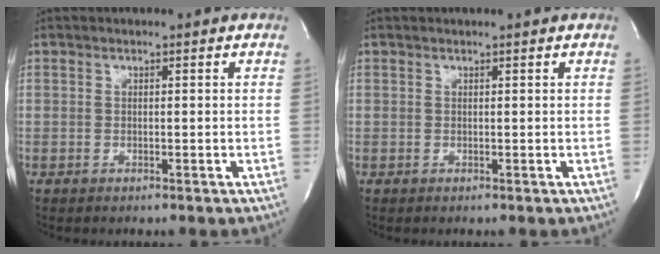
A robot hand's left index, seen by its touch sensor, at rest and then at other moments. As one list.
[{"total": 0.6, "force": [0.5, -0.1, 0.2], "torque": [-0.003, 0.002, 0.011]}]